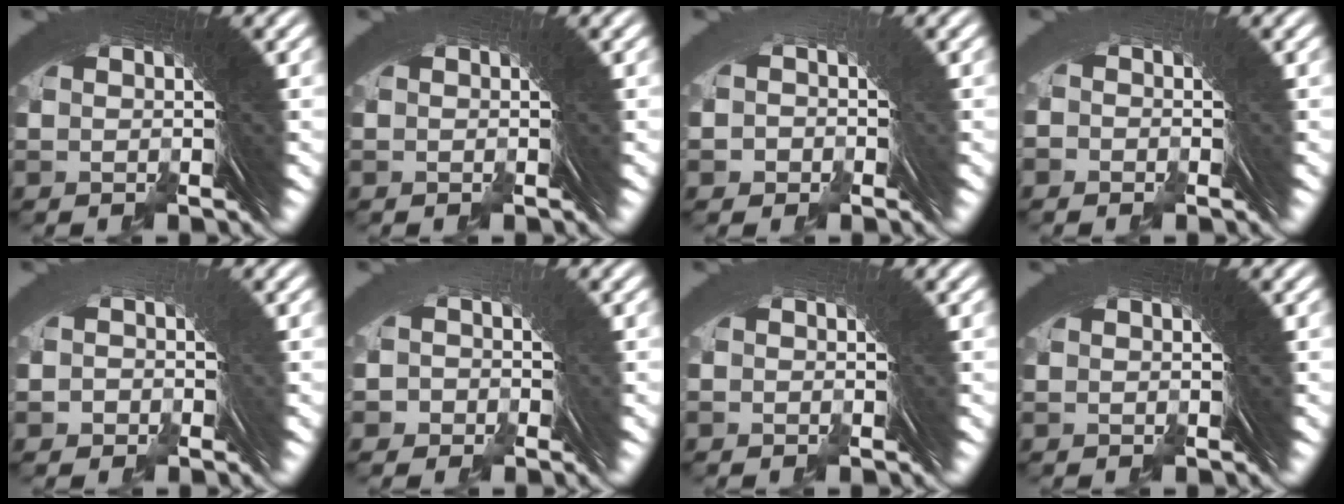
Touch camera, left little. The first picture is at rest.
{"total": 0.7, "force": [0.2, -0.1, -0.6], "torque": [0.011, 0.002, 0.003]}
{"total": 3.1, "force": [0.1, 2.8, -1.3], "torque": [0.028, 0.007, -0.010]}
{"total": 2.2, "force": [-0.1, 2.0, -0.8], "torque": [0.018, 0.005, -0.011]}
{"total": 2.8, "force": [0.1, 2.2, -1.6], "torque": [0.031, 0.010, -0.010]}
{"total": 3.6, "force": [-0.2, 3.5, -0.9], "torque": [0.022, 0.004, -0.014]}
{"total": 1.3, "force": [0.3, 0.6, -1.1], "torque": [0.022, 0.003, 0.000]}
{"total": 0.0}